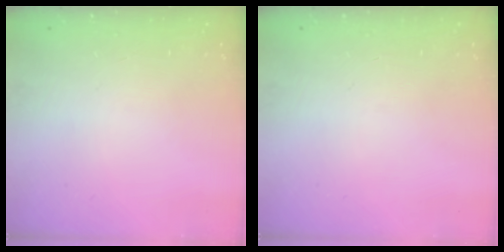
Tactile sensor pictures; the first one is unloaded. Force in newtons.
{"total": 0.0}